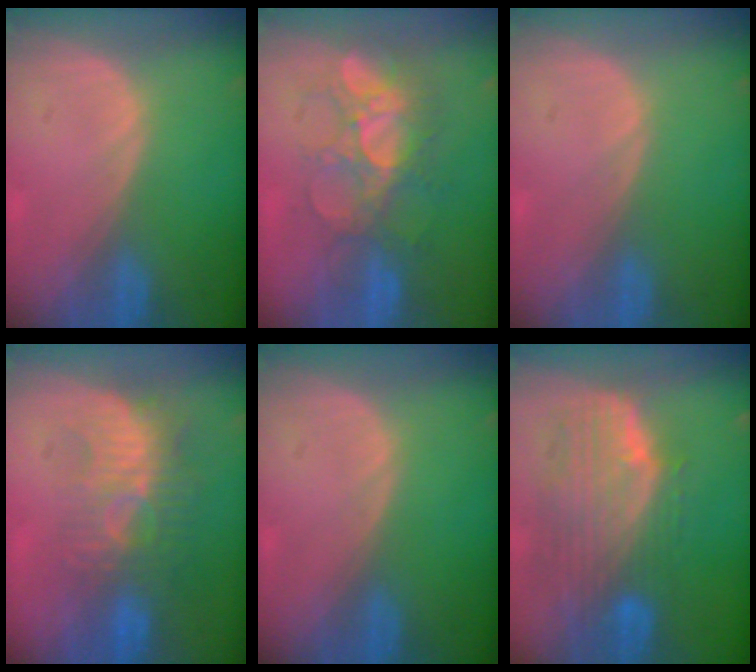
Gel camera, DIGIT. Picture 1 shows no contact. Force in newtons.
{"total": 8.2, "press": 7.7, "slide": 2.8}
{"total": 0.0}
{"total": 9.2, "press": 8.4, "slide": 3.6}
{"total": 0.0}
{"total": 10.0, "press": 8.9, "slide": 4.6}